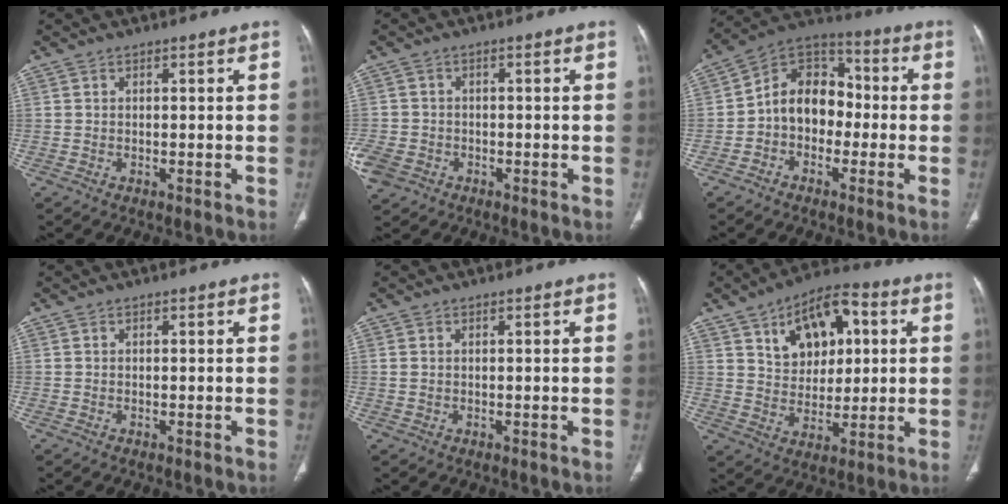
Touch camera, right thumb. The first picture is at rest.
{"total": 6.4, "force": [-2.7, 5.3, 2.4], "torque": [-0.067, 0.010, -0.042]}
{"total": 11.8, "force": [-1.6, 9.0, 7.5], "torque": [-0.089, 0.043, -0.044]}
{"total": 0.0}
{"total": 1.0, "force": [0.1, 0.7, 0.6], "torque": [-0.020, 0.001, 0.007]}
{"total": 14.6, "force": [5.0, 9.2, 10.2], "torque": [-0.115, 0.002, 0.082]}